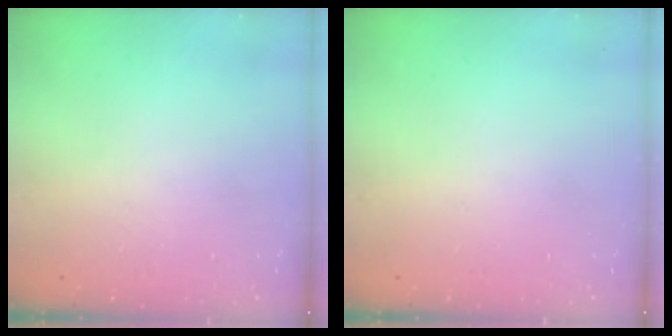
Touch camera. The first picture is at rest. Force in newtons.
{"total": 0.0}